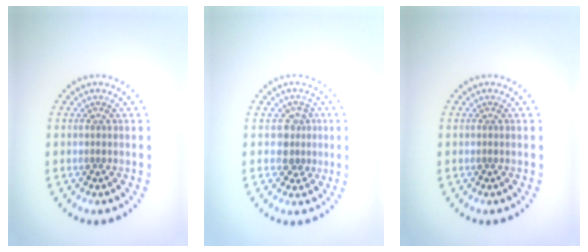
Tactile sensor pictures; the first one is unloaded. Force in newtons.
{"total": 2.1, "press": 1.8, "slide": 1.1}
{"total": 0.0}